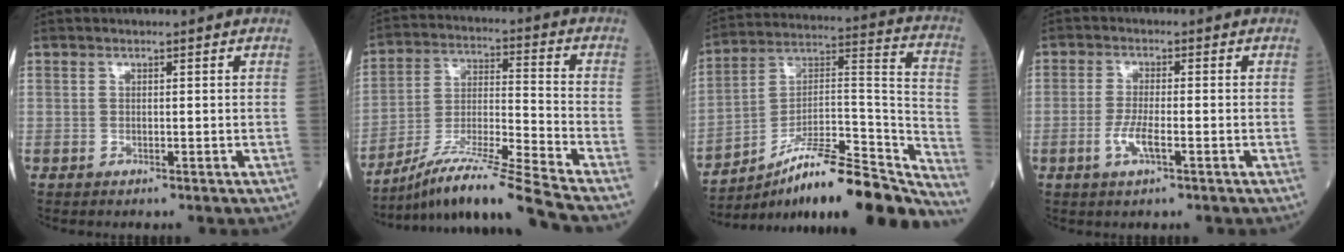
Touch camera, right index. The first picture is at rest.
{"total": 15.7, "force": [-13.5, -2.5, 7.6], "torque": [-0.140, -0.008, -0.243]}
{"total": 24.7, "force": [-20.5, 2.8, 13.4], "torque": [-0.147, 0.036, -0.320]}
{"total": 4.0, "force": [-1.5, 0.6, 3.7], "torque": [-0.079, -0.004, -0.029]}